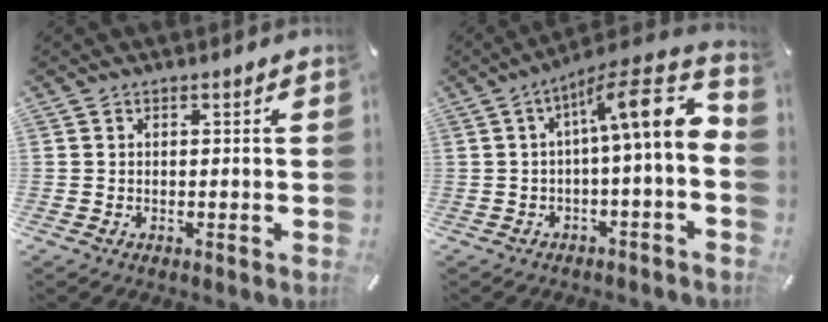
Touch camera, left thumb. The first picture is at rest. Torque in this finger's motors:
{"motor_torque": [1.74, 3.26, 1.11, -0.76, 0.43]}